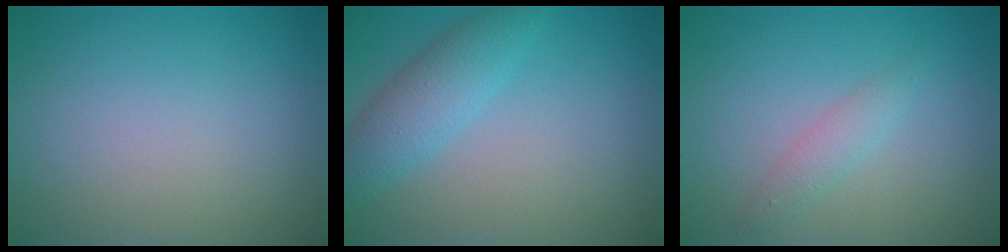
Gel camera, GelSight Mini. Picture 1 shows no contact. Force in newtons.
{"total": 3.7, "press": 3.7, "slide": 0.1}
{"total": 1.6, "press": 1.6, "slide": 0.0}